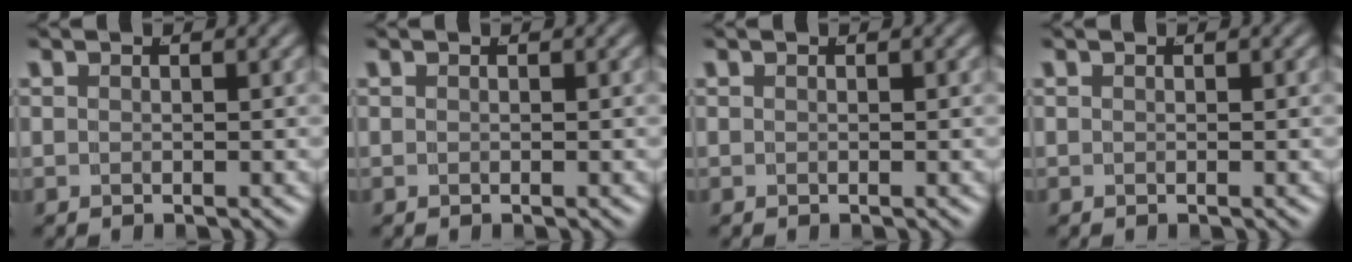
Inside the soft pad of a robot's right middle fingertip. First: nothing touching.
{"total": 0.0}
{"total": 0.0}
{"total": 0.0}